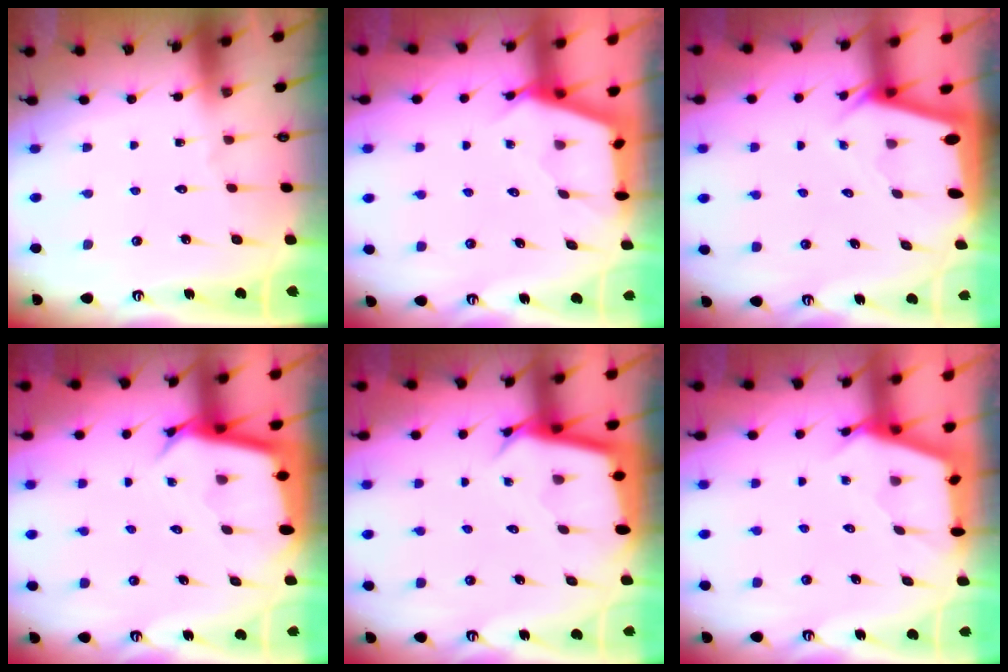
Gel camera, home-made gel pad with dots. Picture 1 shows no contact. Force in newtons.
{"total": 2.6, "press": 2.6, "slide": 0.4}
{"total": 2.5, "press": 2.5, "slide": 0.2}
{"total": 4.2, "press": 4.2, "slide": 0.4}
{"total": 3.5, "press": 3.5, "slide": 0.2}
{"total": 2.6, "press": 2.6, "slide": 0.3}